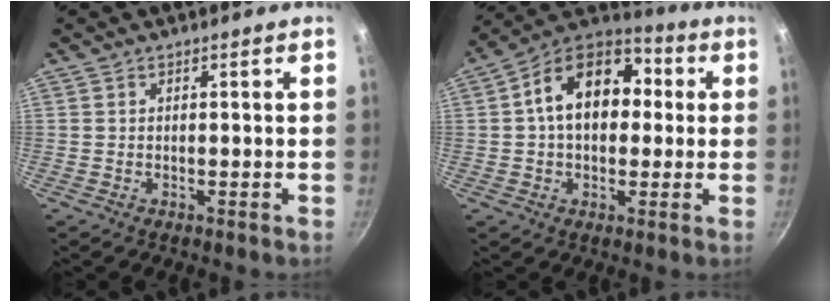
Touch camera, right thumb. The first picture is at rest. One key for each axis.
{"total": 16.9, "fx": 2.3, "fy": 11.8, "fz": 11.9, "tx": -0.153, "ty": 0.034, "tz": 0.015}